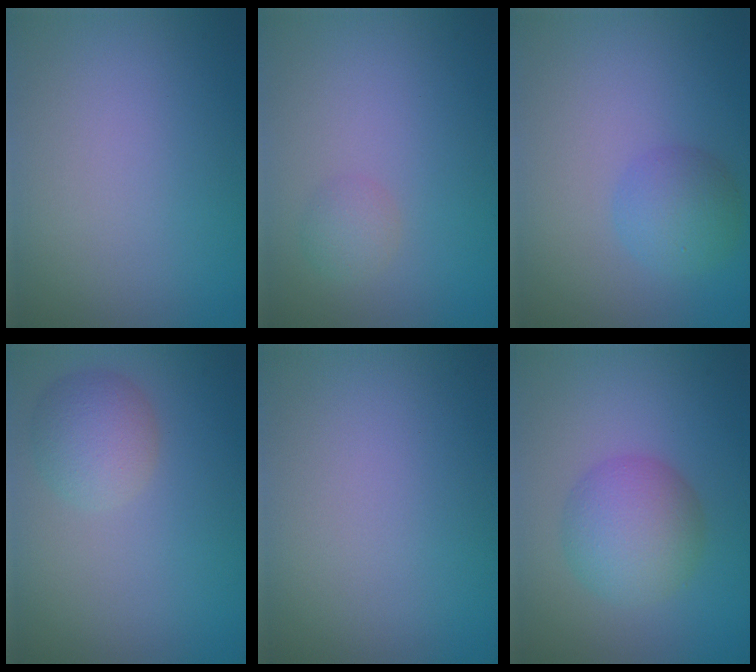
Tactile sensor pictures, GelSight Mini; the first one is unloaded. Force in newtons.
{"total": 1.3, "press": 1.3, "slide": 0.1}
{"total": 2.7, "press": 2.7, "slide": 0.1}
{"total": 3.1, "press": 3.1, "slide": 0.2}
{"total": 0.0}
{"total": 4.8, "press": 4.8, "slide": 0.3}